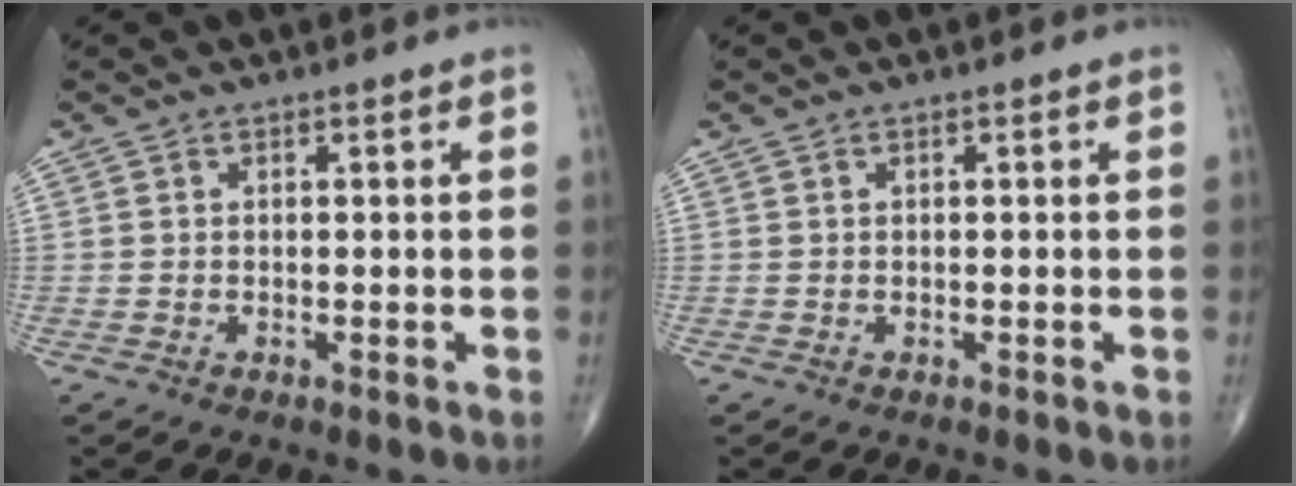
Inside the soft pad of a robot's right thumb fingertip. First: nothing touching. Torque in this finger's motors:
{"motor_torque": [0.12, 0.12, -0.07, 0.02, 0.03]}